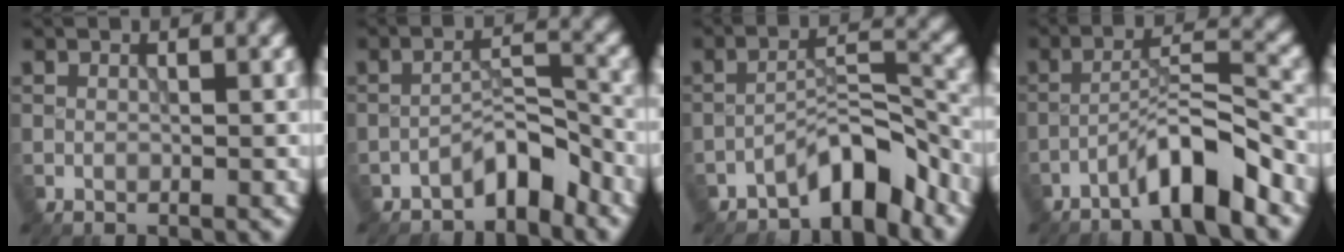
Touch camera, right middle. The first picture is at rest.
{"total": 3.4, "force": [-2.8, 0.9, 1.7], "torque": [-0.021, 0.021, -0.049]}
{"total": 5.0, "force": [-4.1, 1.2, 2.6], "torque": [-0.031, 0.018, -0.076]}
{"total": 5.4, "force": [-3.7, 0.6, 3.9], "torque": [-0.063, 0.019, -0.073]}